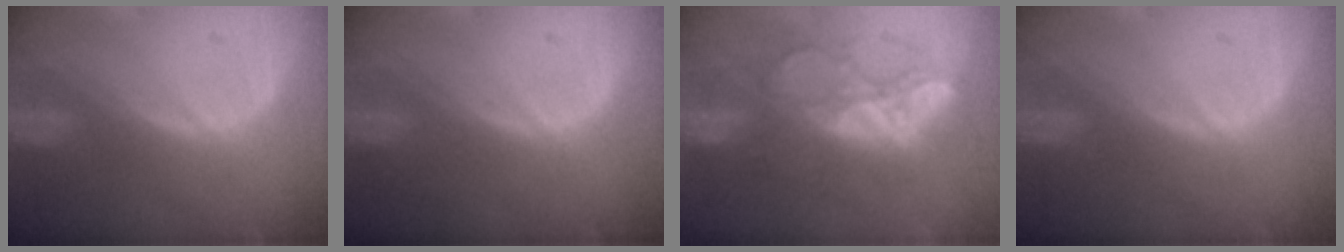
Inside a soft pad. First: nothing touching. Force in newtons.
{"total": 0.0}
{"total": 9.2, "press": 8.5, "slide": 3.5}
{"total": 0.0}